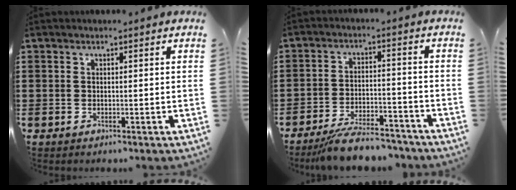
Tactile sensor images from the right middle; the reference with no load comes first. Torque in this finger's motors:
{"motor_torque": [1.08, -1.06, 0.30, 0.03]}